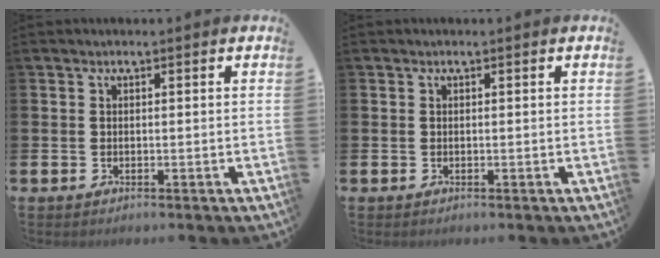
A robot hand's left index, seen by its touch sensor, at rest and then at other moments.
{"total": 0.0}